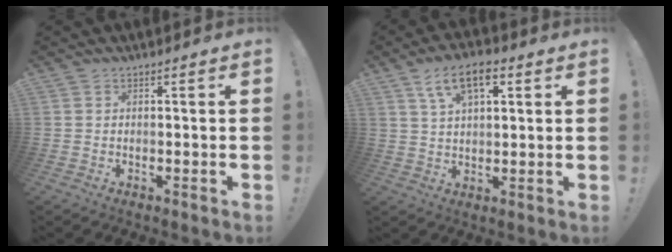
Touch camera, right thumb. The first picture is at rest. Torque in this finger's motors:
{"motor_torque": [0.16, 0.16, 0.06, 0.06, 0.06]}